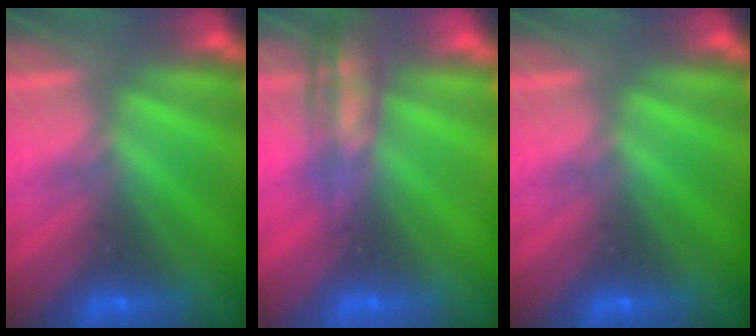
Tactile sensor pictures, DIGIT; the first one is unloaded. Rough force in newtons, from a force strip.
{"total": 2.8}
{"total": 0.0}